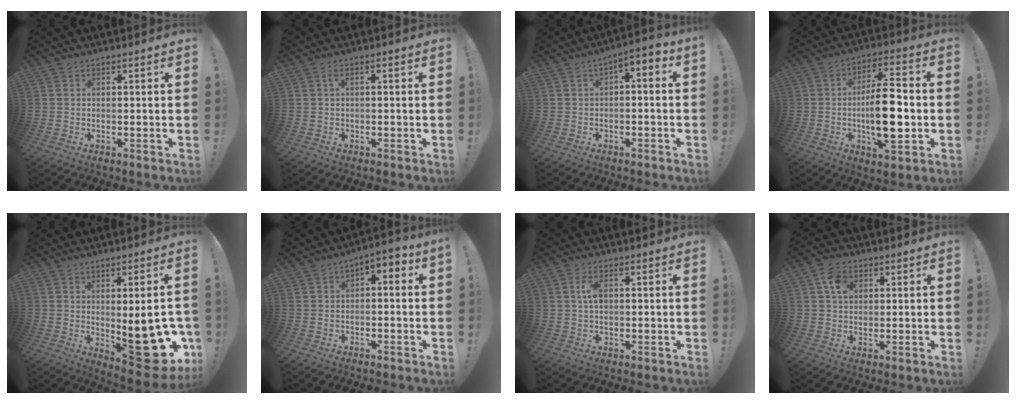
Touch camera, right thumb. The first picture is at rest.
{"total": 1.7, "force": [-0.3, 0.2, 1.6], "torque": [-0.033, 0.006, -0.007]}
{"total": 3.6, "force": [-1.7, 1.3, 2.9], "torque": [-0.050, 0.008, -0.030]}
{"total": 15.9, "force": [-2.0, 5.4, 14.8], "torque": [-0.259, 0.004, -0.041]}
{"total": 18.8, "force": [-3.6, 6.5, 17.2], "torque": [-0.204, 0.000, -0.041]}
{"total": 3.4, "force": [-1.6, 1.6, 2.5], "torque": [-0.044, 0.011, -0.030]}
{"total": 4.5, "force": [0.7, 2.4, 3.7], "torque": [-0.057, 0.002, 0.009]}
{"total": 6.7, "force": [2.2, 5.0, 3.9], "torque": [-0.058, 0.002, 0.042]}